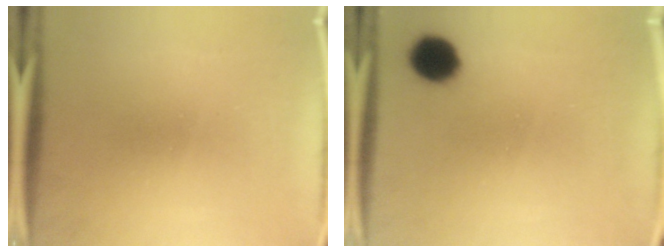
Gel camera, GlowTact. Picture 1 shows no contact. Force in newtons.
{"total": 6.8}